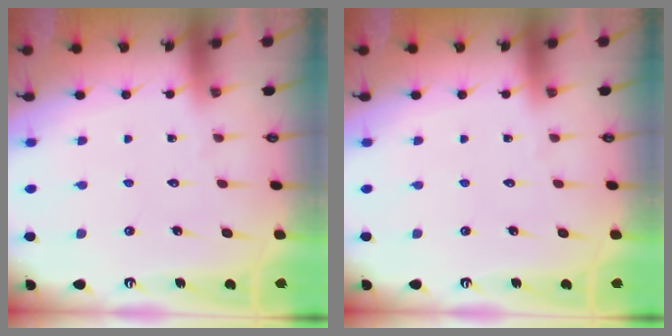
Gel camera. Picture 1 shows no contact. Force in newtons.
{"total": 0.0}